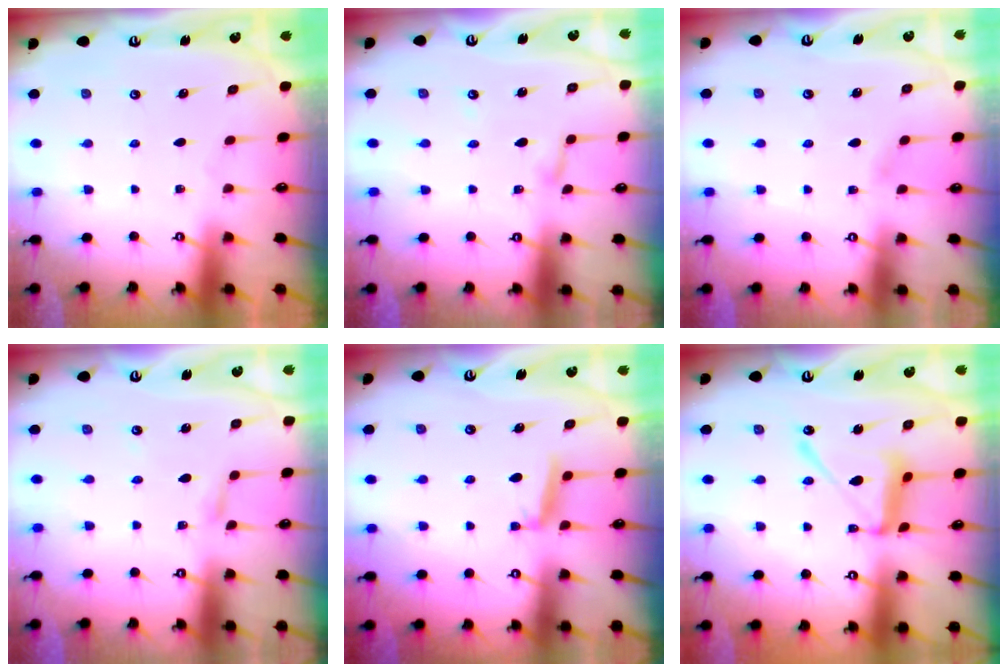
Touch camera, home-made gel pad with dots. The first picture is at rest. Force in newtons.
{"total": 2.6, "press": 2.6, "slide": 0.1}
{"total": 2.8, "press": 2.8, "slide": 0.3}
{"total": 2.9, "press": 2.8, "slide": 0.3}
{"total": 7.4, "press": 7.4, "slide": 0.9}
{"total": 13.4, "press": 13.4, "slide": 1.2}